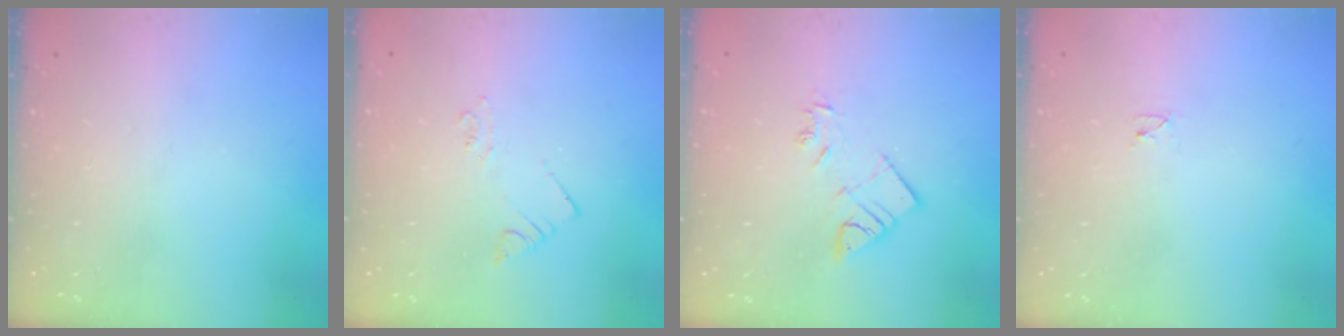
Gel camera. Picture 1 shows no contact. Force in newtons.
{"total": 1.9, "press": 1.9, "slide": 0.1}
{"total": 8.5, "press": 8.4, "slide": 0.6}
{"total": 2.3, "press": 2.2, "slide": 0.4}